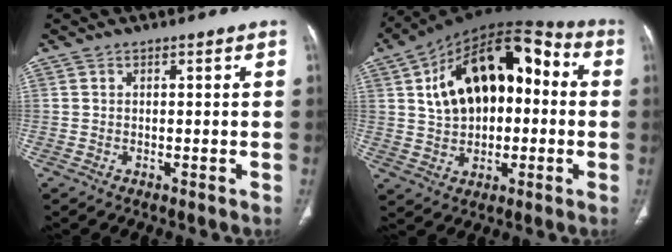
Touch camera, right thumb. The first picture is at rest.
{"total": 20.8, "force": [3.0, 12.5, 16.4], "torque": [-0.232, 0.037, 0.045]}